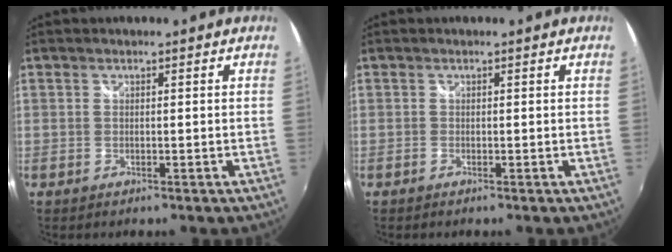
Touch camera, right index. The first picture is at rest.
{"total": 0.0}